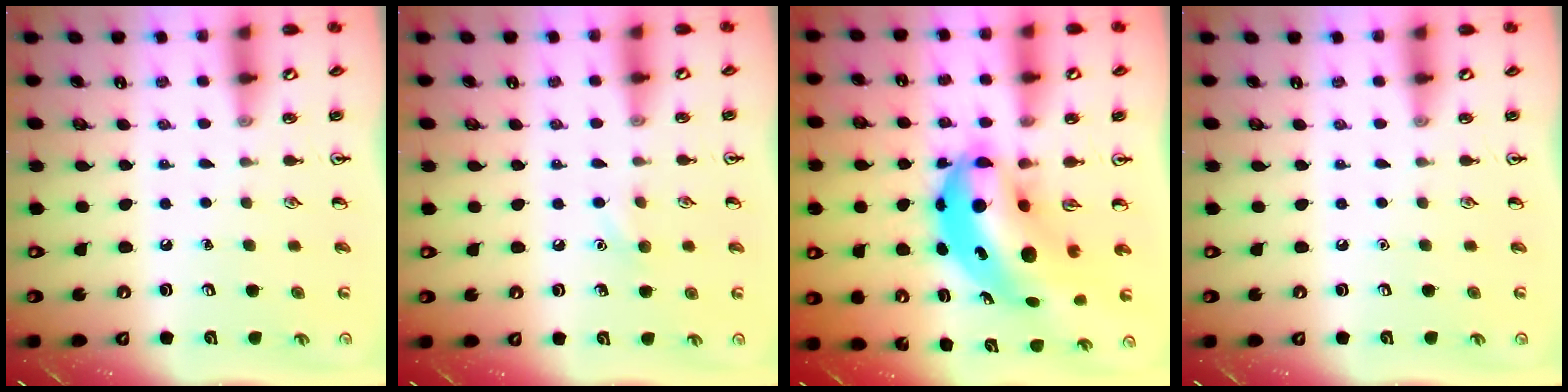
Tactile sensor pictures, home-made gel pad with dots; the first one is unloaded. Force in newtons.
{"total": 5.3, "press": 5.1, "slide": 1.4}
{"total": 12.1, "press": 11.7, "slide": 3.1}
{"total": 0.0}